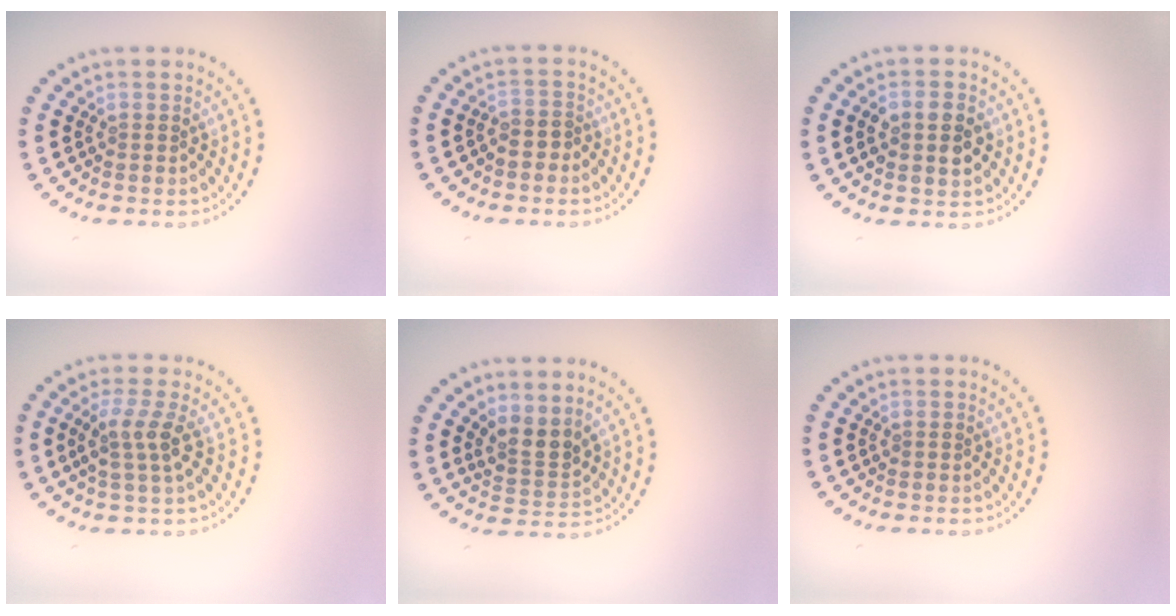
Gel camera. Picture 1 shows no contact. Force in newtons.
{"total": 1.2, "press": 0.9, "slide": 0.7}
{"total": 2.8, "press": 2.8, "slide": 0.3}
{"total": 2.7, "press": 2.1, "slide": 1.7}
{"total": 2.6, "press": 2.0, "slide": 1.6}
{"total": 0.0}